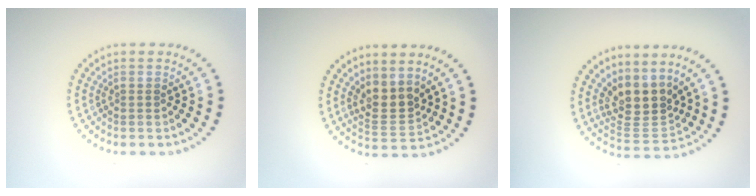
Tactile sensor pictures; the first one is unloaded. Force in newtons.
{"total": 2.8, "press": 2.4, "slide": 1.4}
{"total": 4.0, "press": 3.1, "slide": 2.5}